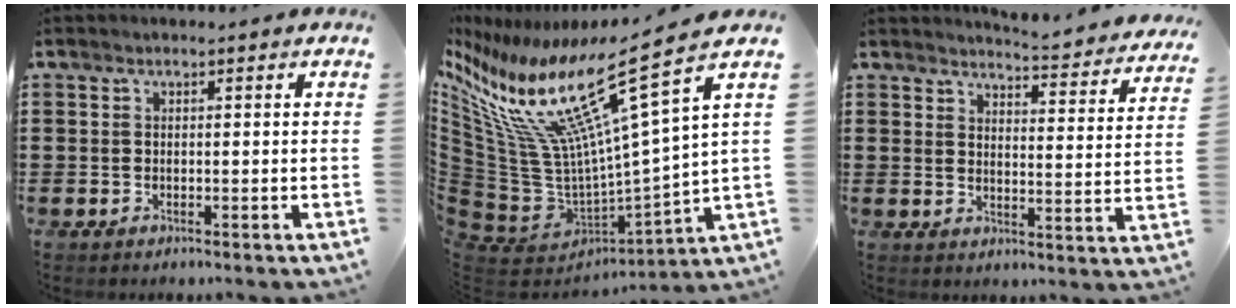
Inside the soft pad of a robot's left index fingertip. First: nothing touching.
{"total": 17.6, "force": [11.1, 3.8, 13.2], "torque": [-0.300, -0.087, 0.174]}
{"total": 4.4, "force": [4.2, -0.4, 1.0], "torque": [-0.024, -0.039, 0.067]}